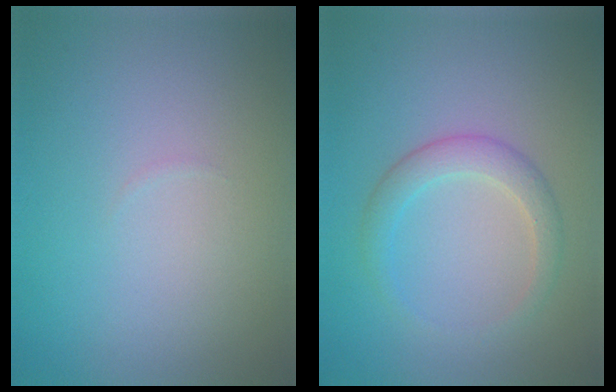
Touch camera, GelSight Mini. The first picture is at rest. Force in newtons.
{"total": 2.4, "press": 2.4, "slide": 0.1}